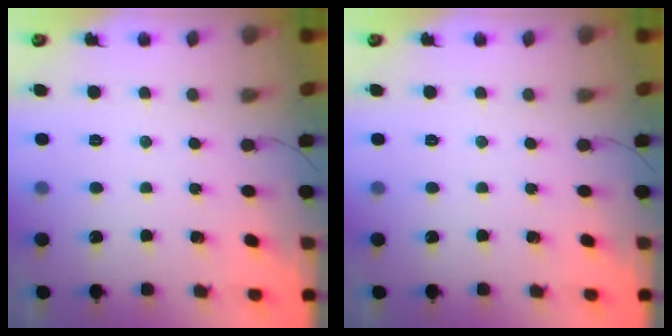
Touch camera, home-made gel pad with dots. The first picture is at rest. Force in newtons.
{"total": 0.0}